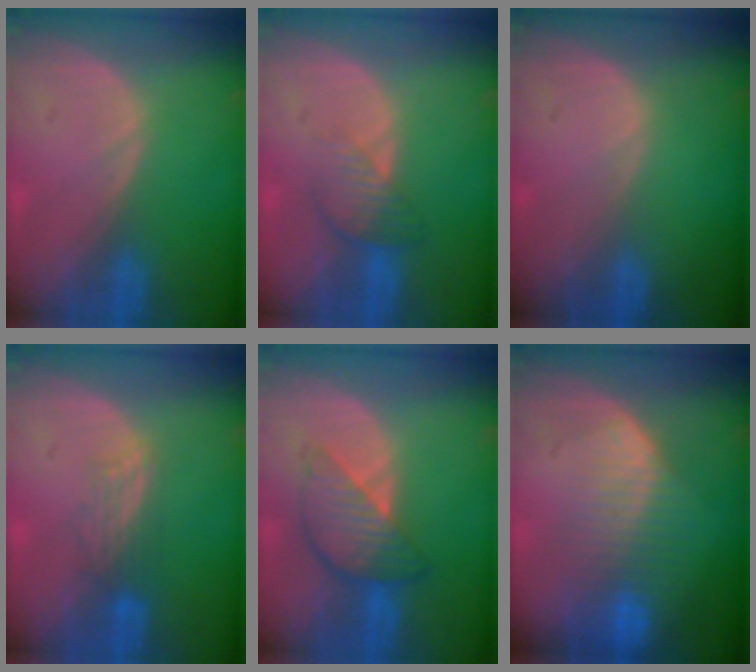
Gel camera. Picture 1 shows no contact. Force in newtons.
{"total": 4.3, "press": 3.7, "slide": 2.1}
{"total": 0.0}
{"total": 2.8, "press": 2.7, "slide": 0.6}
{"total": 6.3, "press": 6.3, "slide": 0.2}
{"total": 8.6, "press": 7.3, "slide": 4.6}